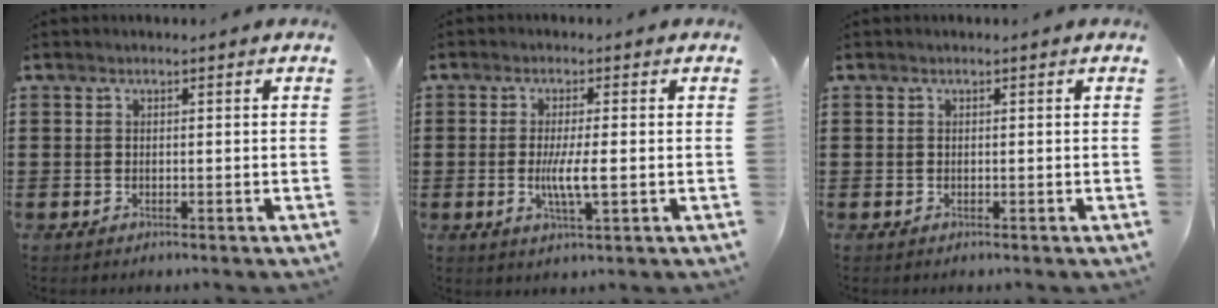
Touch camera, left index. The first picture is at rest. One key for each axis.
{"total": 5.1, "fx": -0.4, "fy": 0.7, "fz": 5.0, "tx": -0.101, "ty": -0.008, "tz": -0.013}
{"total": 0.0}